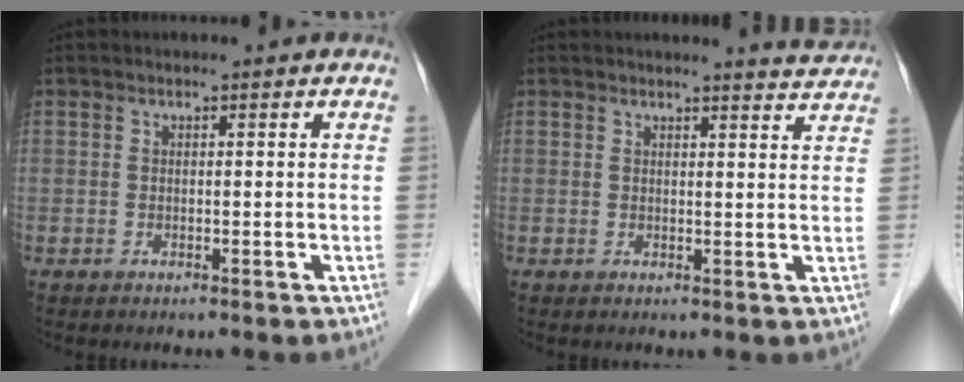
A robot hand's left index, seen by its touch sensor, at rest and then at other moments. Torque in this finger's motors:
{"motor_torque": [-0.34, -1.80, 0.31, 0.06]}